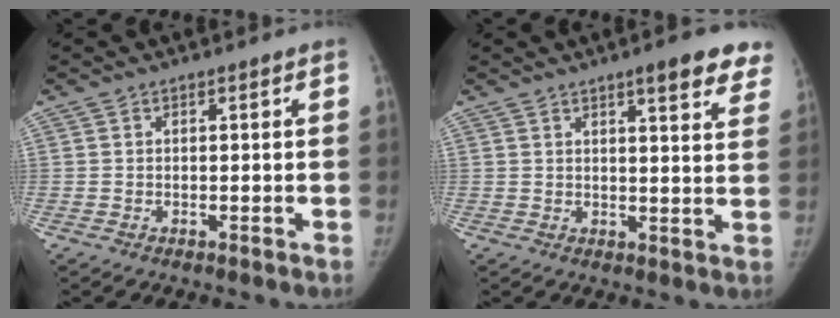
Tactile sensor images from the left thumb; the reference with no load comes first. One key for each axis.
{"total": 9.6, "fx": 6.6, "fy": 2.3, "fz": 6.6, "tx": -0.052, "ty": -0.027, "tz": 0.074}